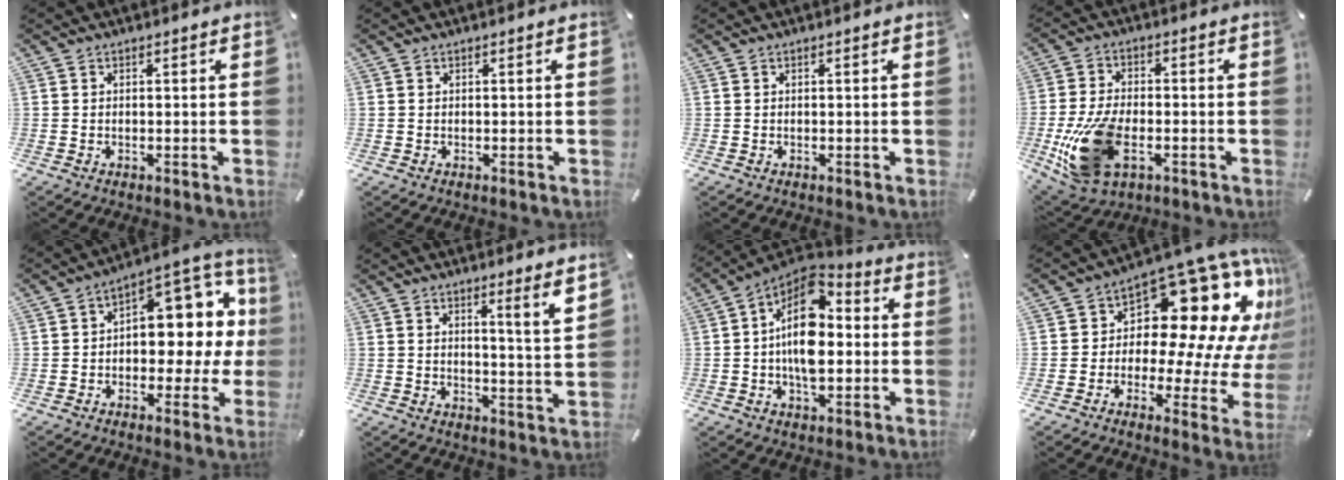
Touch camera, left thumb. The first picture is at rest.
{"total": 0.0}
{"total": 0.0}
{"total": 16.5, "force": [-4.4, 10.0, 12.3], "torque": [-0.256, -0.002, -0.072]}
{"total": 10.9, "force": [2.5, 7.3, 7.7], "torque": [-0.084, -0.036, 0.046]}
{"total": 6.3, "force": [3.9, -0.5, 4.9], "torque": [-0.078, -0.031, 0.059]}
{"total": 15.6, "force": [-0.3, 9.4, 12.5], "torque": [-0.233, -0.009, -0.008]}
{"total": 21.1, "force": [8.6, 11.2, 15.7], "torque": [-0.225, -0.091, 0.143]}